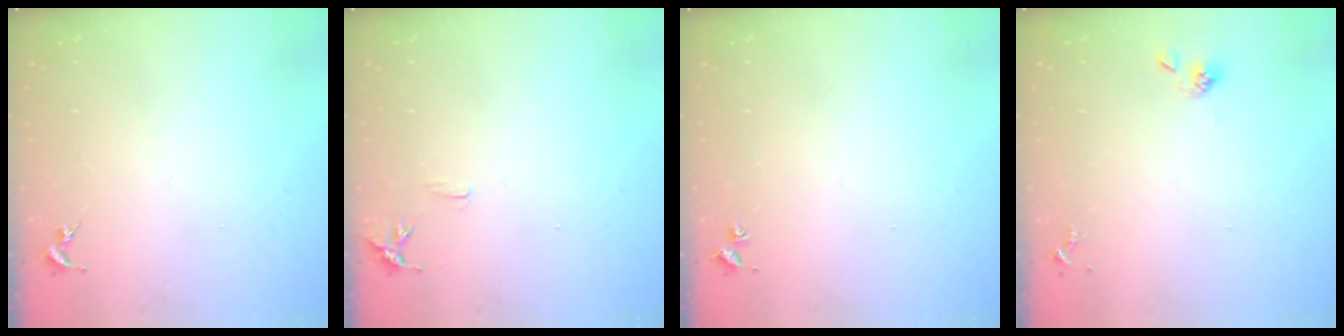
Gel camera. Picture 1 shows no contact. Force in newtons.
{"total": 6.4, "press": 6.4, "slide": 0.5}
{"total": 1.9, "press": 1.9, "slide": 0.2}
{"total": 5.5, "press": 5.1, "slide": 2.1}